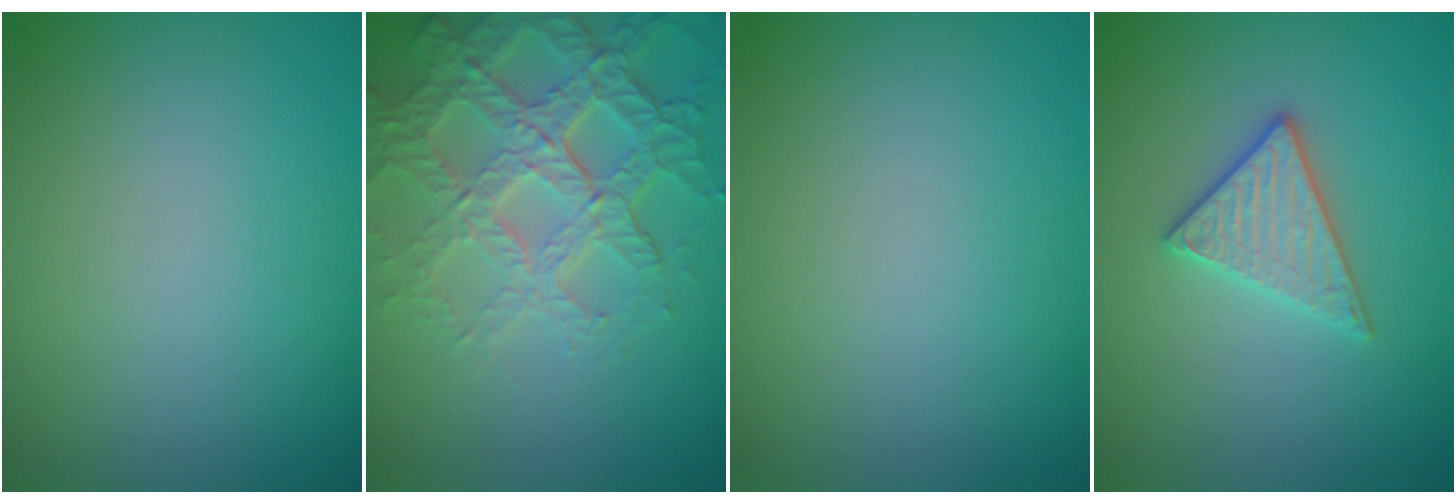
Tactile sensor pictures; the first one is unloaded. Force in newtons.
{"total": 7.4, "press": 5.2, "slide": 5.2}
{"total": 0.0}
{"total": 3.2, "press": 3.0, "slide": 1.0}